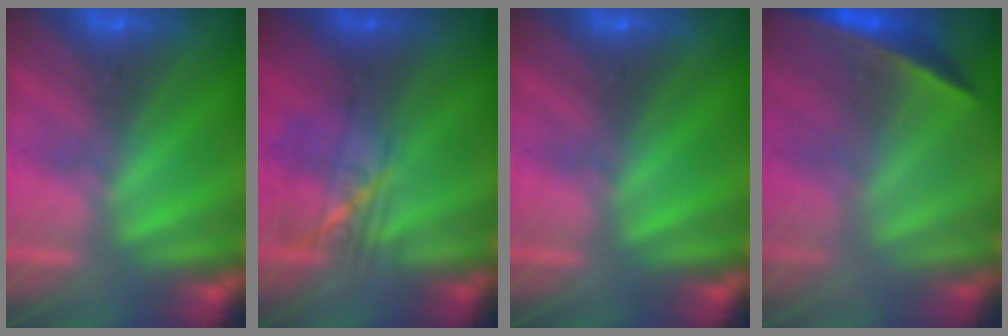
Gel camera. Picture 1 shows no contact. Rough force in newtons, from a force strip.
{"total": 2.3}
{"total": 0.0}
{"total": 1.7}